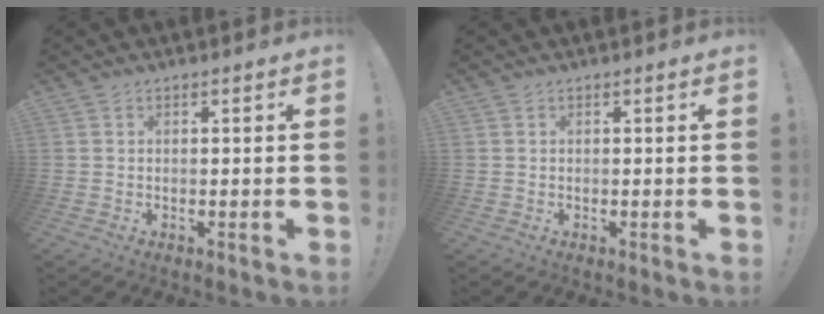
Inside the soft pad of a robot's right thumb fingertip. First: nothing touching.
{"total": 0.0}